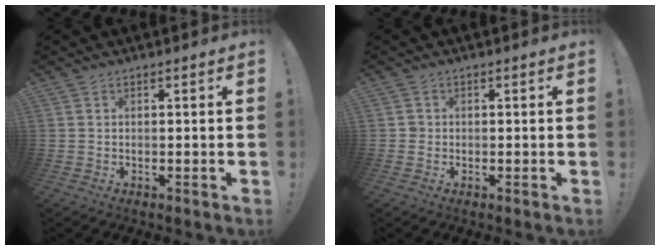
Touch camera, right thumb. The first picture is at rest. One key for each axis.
{"total": 1.3, "fx": -0.3, "fy": 1.3, "fz": 0.2, "tx": -0.007, "ty": 0.005, "tz": -0.005}